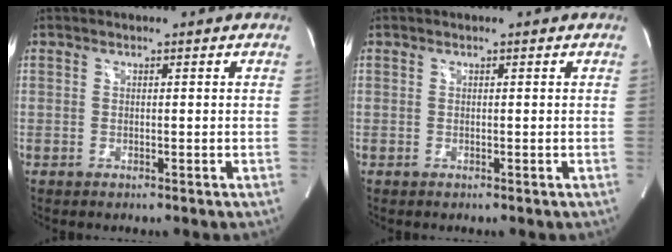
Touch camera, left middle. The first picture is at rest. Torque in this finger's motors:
{"motor_torque": [0.00, 0.00, 0.00, 0.00]}